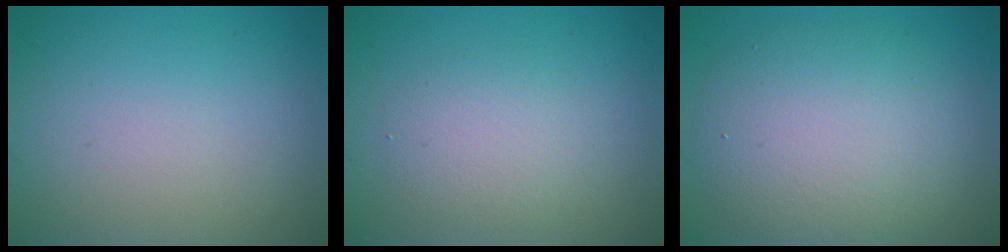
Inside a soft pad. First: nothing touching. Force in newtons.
{"total": 2.6, "press": 2.6, "slide": 0.2}
{"total": 7.2, "press": 7.2, "slide": 0.5}